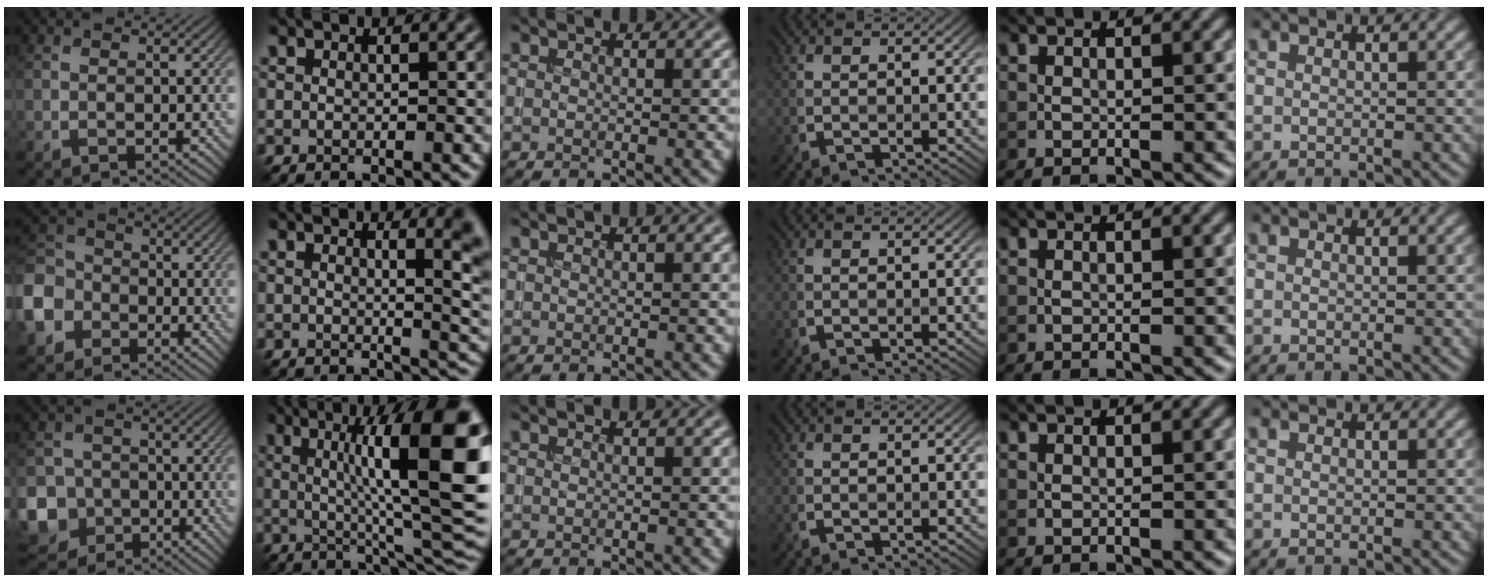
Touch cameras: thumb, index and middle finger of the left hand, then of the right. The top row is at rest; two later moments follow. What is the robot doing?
{"motion": "insert", "object": "coin"}